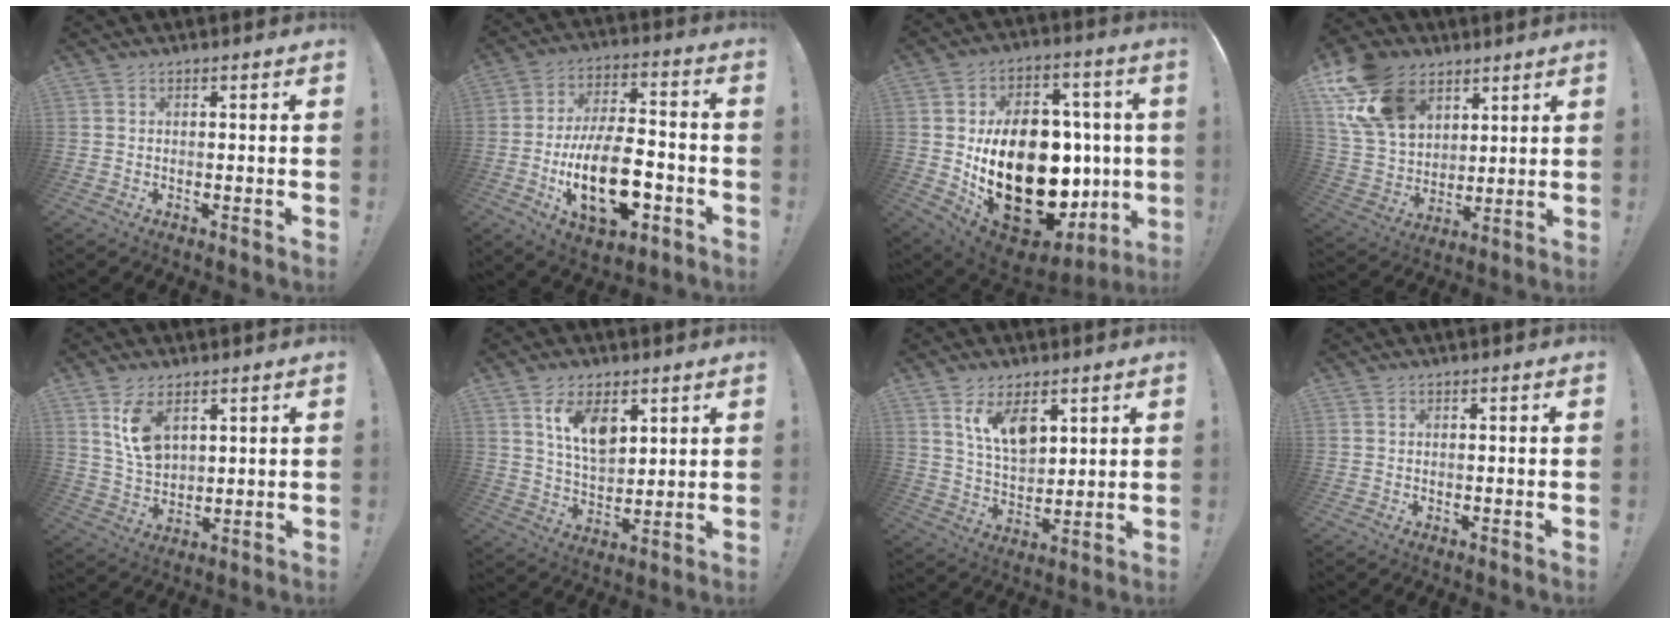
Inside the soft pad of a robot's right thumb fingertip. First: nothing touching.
{"total": 20.5, "force": [-6.5, 10.2, 16.5], "torque": [-0.284, 0.028, -0.101]}
{"total": 30.4, "force": [-1.2, 19.8, 23.0], "torque": [-0.413, -0.005, 0.033]}
{"total": 18.2, "force": [9.9, 12.2, 9.2], "torque": [-0.179, -0.041, 0.192]}
{"total": 9.4, "force": [4.9, 5.5, 5.9], "torque": [-0.099, -0.015, 0.095]}
{"total": 10.9, "force": [5.7, 6.0, 7.0], "torque": [-0.113, -0.024, 0.106]}
{"total": 10.9, "force": [6.3, 5.9, 6.7], "torque": [-0.119, -0.027, 0.119]}
{"total": 0.0}